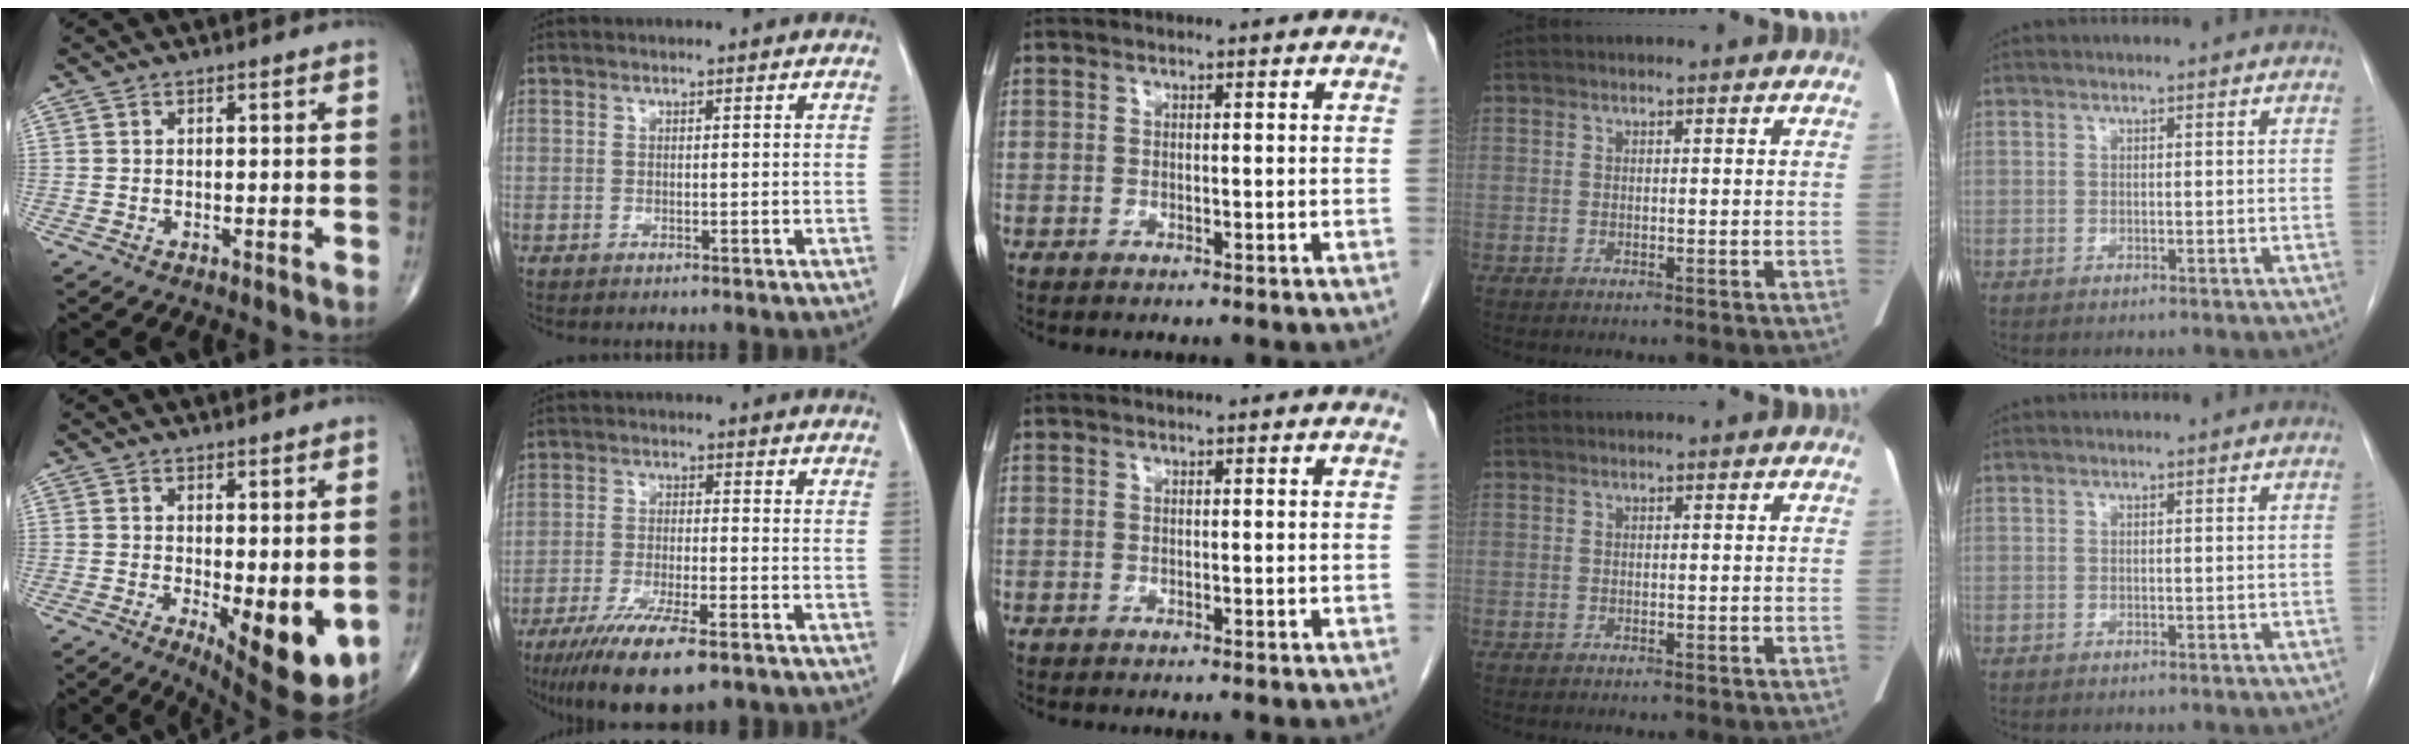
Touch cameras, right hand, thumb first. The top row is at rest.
{"thumb": {"total": 10.1, "force": [-1.4, 3.6, 9.3], "torque": [-0.120, -0.026, -0.007]}, "index": {"total": 11.8, "force": [-7.9, 2.2, 8.5], "torque": [-0.143, -0.026, -0.126]}}